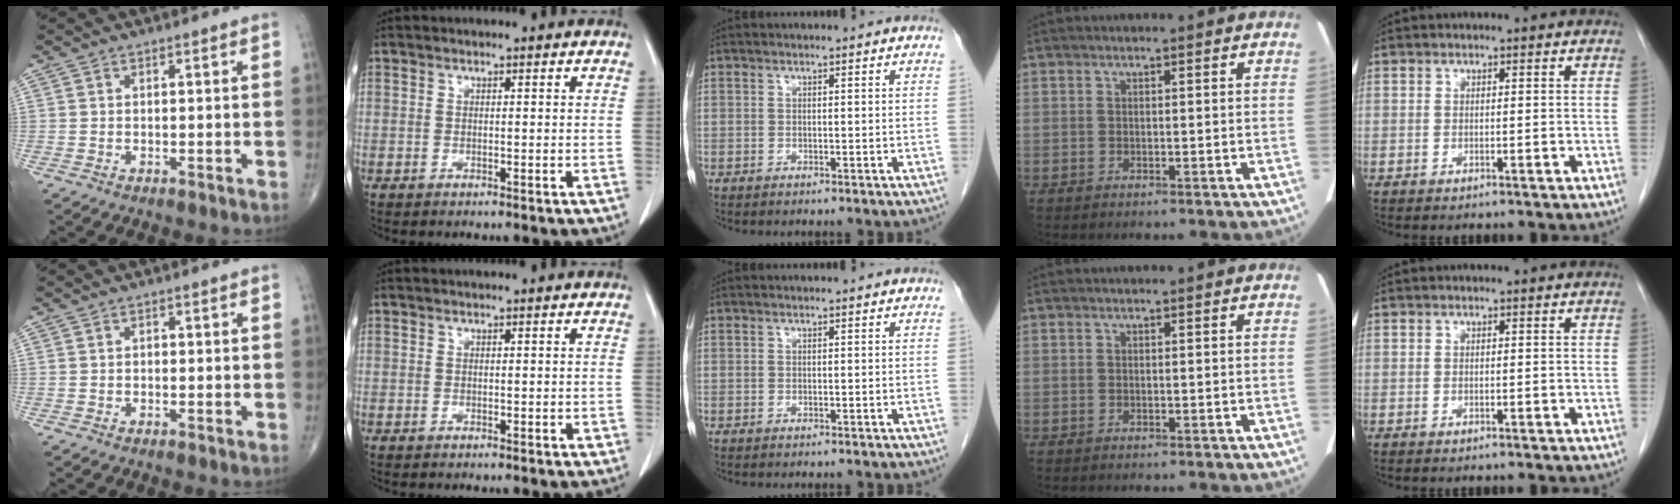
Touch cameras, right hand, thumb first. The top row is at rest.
{"thumb": {"total": 0.6, "force": [0.0, 0.4, 0.4], "torque": [-0.005, 0.001, 0.000]}, "index": {"total": 1.0, "force": [-0.2, 0.4, 0.9], "torque": [-0.012, 0.000, 0.002]}}